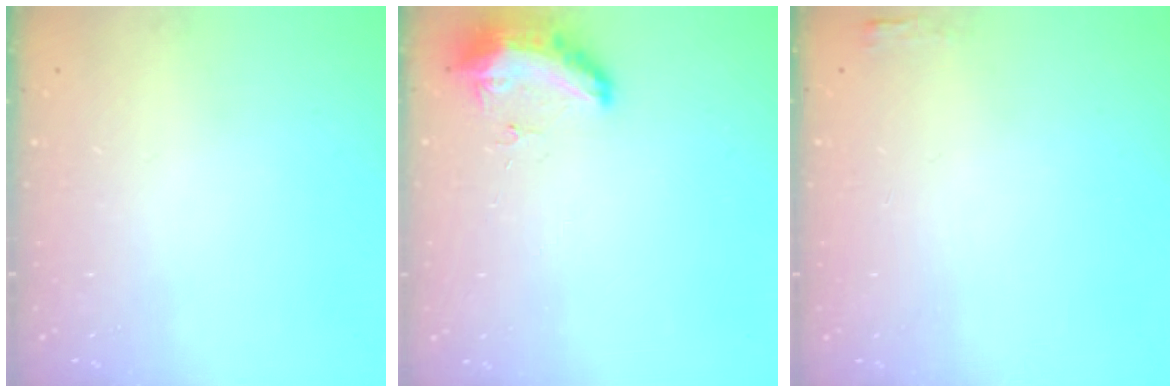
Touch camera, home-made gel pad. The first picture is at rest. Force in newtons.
{"total": 8.3, "press": 8.3, "slide": 0.9}
{"total": 2.7, "press": 2.6, "slide": 0.8}